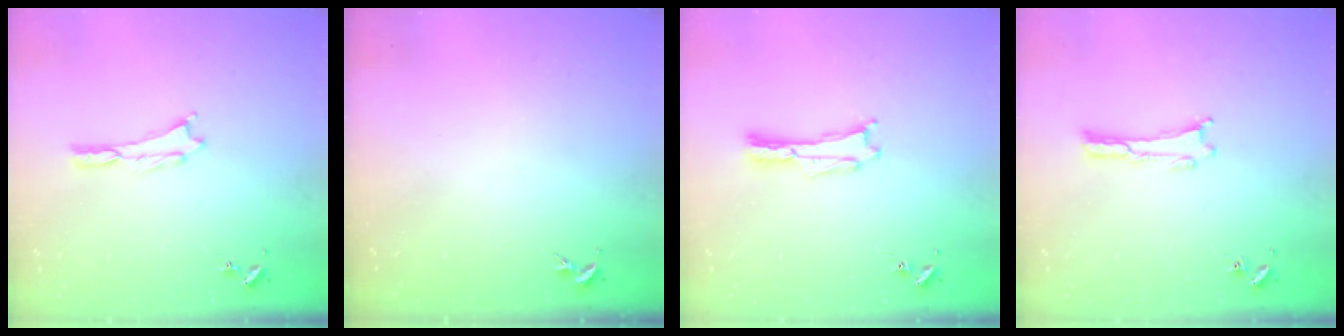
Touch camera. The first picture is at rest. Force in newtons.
{"total": 0.0}
{"total": 0.0}
{"total": 0.0}